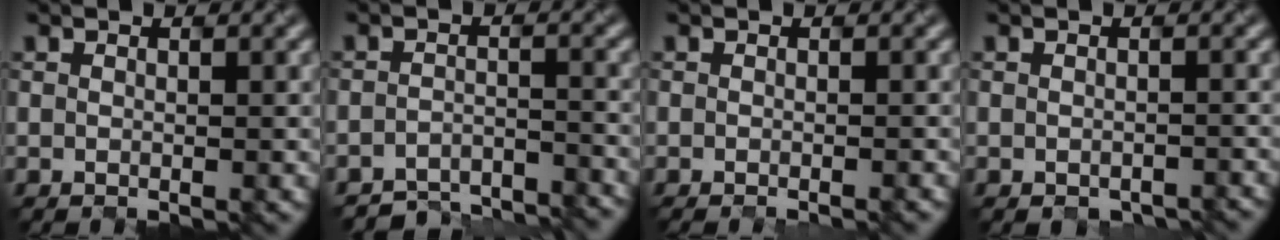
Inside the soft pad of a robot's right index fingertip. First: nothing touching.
{"total": 5.0, "force": [-5.0, 0.4, 0.0], "torque": [-0.002, -0.007, -0.071]}
{"total": 0.8, "force": [-0.2, 0.4, 0.6], "torque": [0.002, 0.003, -0.011]}
{"total": 1.4, "force": [-1.2, 0.6, 0.4], "torque": [-0.001, -0.010, -0.002]}